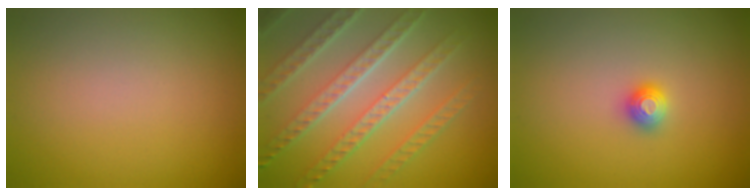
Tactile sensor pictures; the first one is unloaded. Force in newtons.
{"total": 8.3, "press": 5.8, "slide": 5.9}
{"total": 1.2, "press": 1.2, "slide": 0.2}